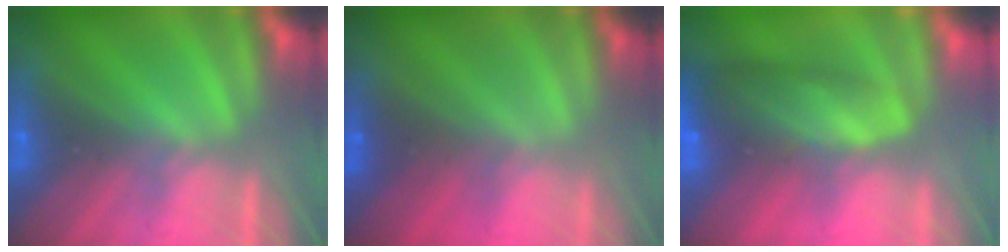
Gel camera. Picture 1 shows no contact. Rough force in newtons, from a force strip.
{"total": 1.5}
{"total": 7.6}